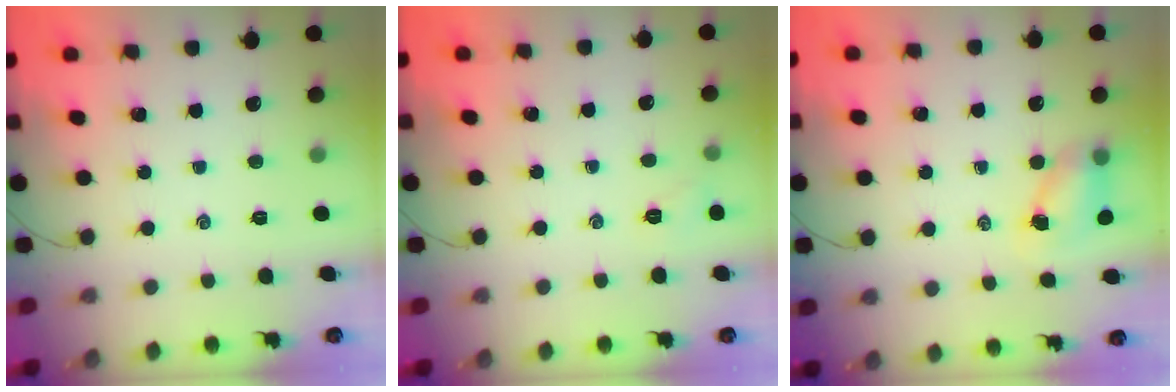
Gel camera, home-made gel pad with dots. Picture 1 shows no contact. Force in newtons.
{"total": 4.2, "press": 4.1, "slide": 1.2}
{"total": 5.5, "press": 5.5, "slide": 0.5}